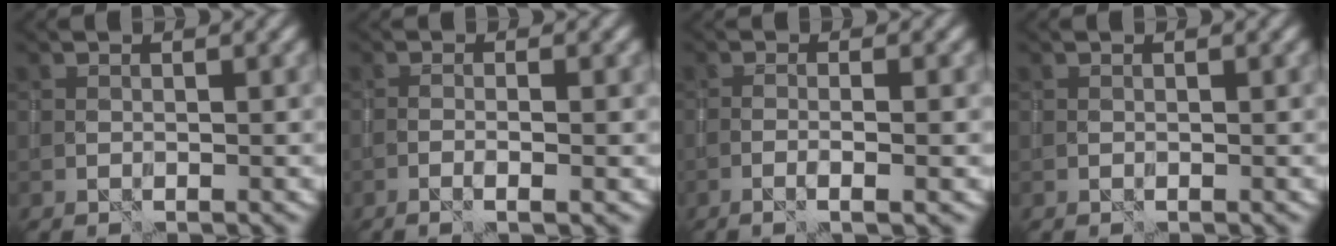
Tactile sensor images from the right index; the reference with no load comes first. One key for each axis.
{"total": 1.7, "fx": -0.7, "fy": 0.0, "fz": 1.6, "tx": -0.028, "ty": 0.005, "tz": -0.016}
{"total": 2.4, "fx": -0.9, "fy": 0.2, "fz": 2.2, "tx": -0.033, "ty": 0.006, "tz": -0.023}
{"total": 0.0}